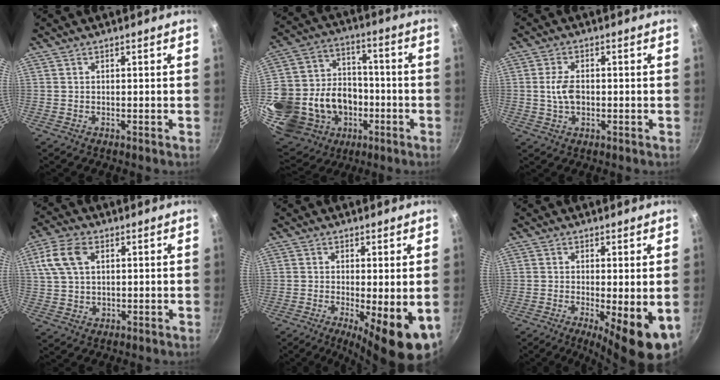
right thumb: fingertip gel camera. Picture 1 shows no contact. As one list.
[{"total": 28.6, "force": [-6.8, 22.9, 15.7], "torque": [-0.318, 0.044, -0.084]}, {"total": 5.0, "force": [-0.2, 3.0, 3.9], "torque": [-0.070, 0.007, -0.006]}, {"total": 8.9, "force": [2.8, 5.8, 6.2], "torque": [-0.117, 0.006, 0.050]}, {"total": 12.9, "force": [-3.5, 3.3, 12.0], "torque": [-0.162, -0.014, -0.045]}, {"total": 10.4, "force": [-2.5, 2.7, 9.8], "torque": [-0.128, -0.012, -0.028]}]